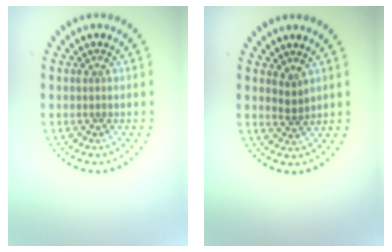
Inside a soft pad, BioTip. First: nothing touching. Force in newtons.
{"total": 1.2, "press": 0.8, "slide": 0.8}